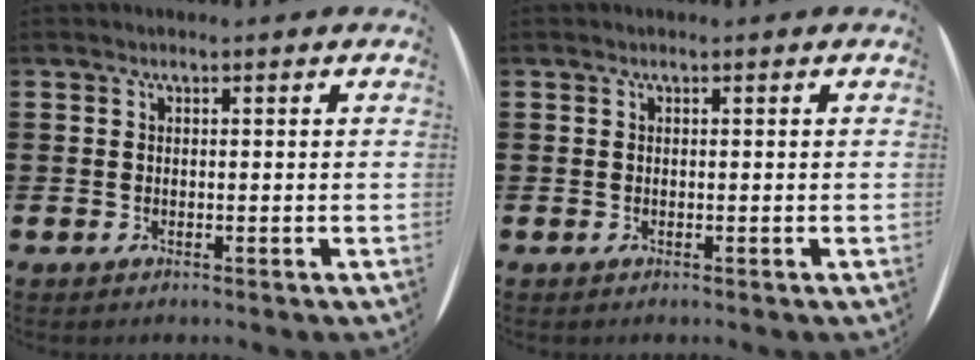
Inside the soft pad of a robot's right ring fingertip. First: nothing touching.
{"total": 0.0}